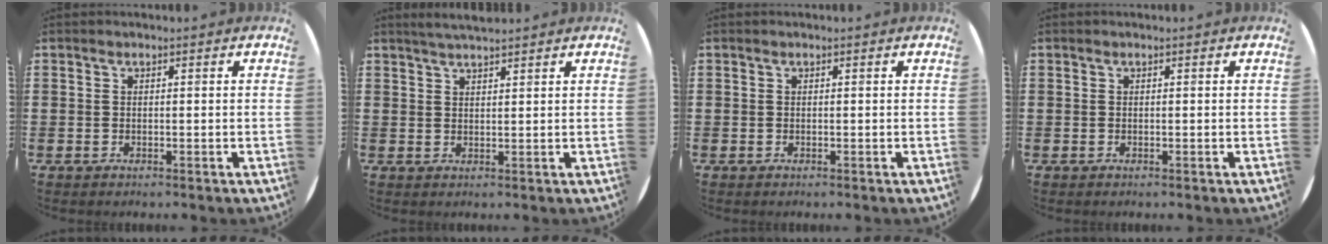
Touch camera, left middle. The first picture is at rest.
{"total": 2.4, "force": [2.3, 0.1, 0.7], "torque": [-0.016, 0.002, 0.042]}
{"total": 0.0}
{"total": 0.0}